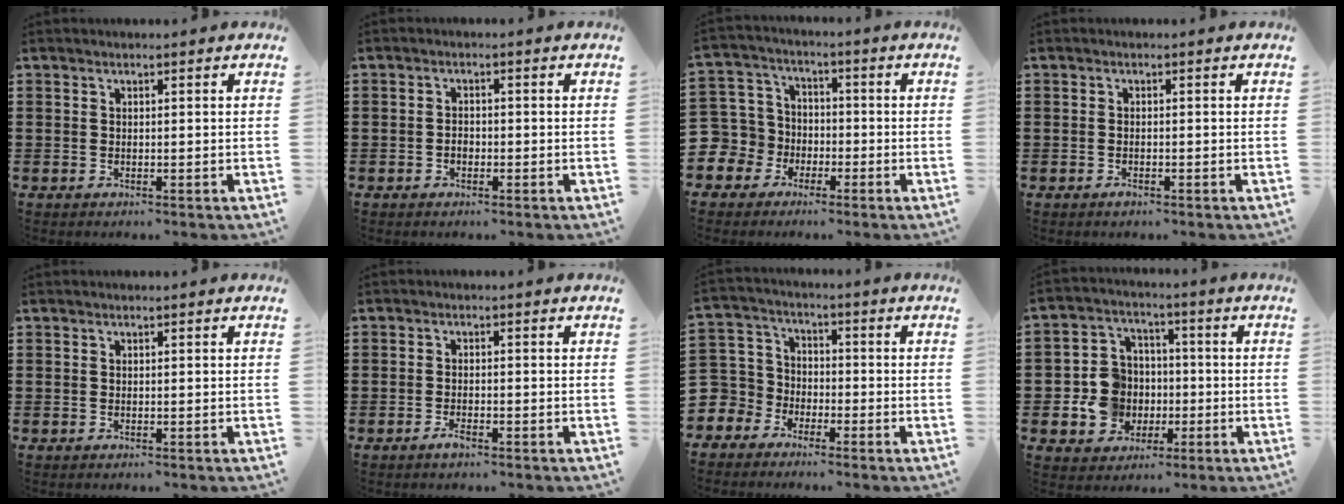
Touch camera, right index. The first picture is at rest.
{"total": 1.3, "force": [-0.5, 0.9, 0.8], "torque": [-0.018, -0.001, -0.011]}
{"total": 6.5, "force": [-1.5, 6.4, 0.2], "torque": [-0.063, -0.005, -0.035]}
{"total": 0.9, "force": [-0.4, 0.4, 0.7], "torque": [-0.015, -0.004, -0.006]}
{"total": 0.0}
{"total": 1.8, "force": [-1.2, 0.5, 1.3], "torque": [-0.032, -0.004, -0.024]}
{"total": 5.3, "force": [-2.6, 4.6, -0.1], "torque": [-0.045, -0.002, -0.063]}
{"total": 8.3, "force": [-1.5, 7.7, 2.7], "torque": [-0.093, 0.018, -0.023]}